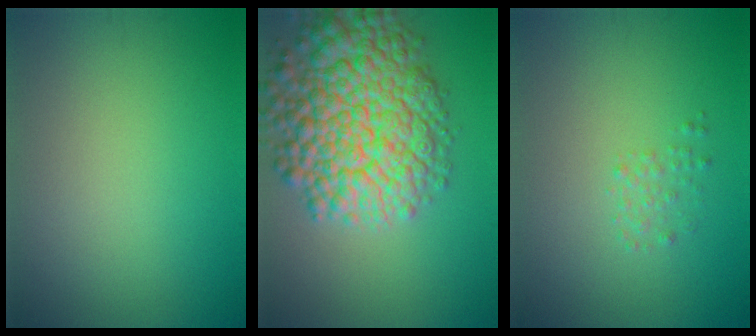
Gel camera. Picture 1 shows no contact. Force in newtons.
{"total": 11.4, "press": 11.4, "slide": 0.5}
{"total": 1.0, "press": 1.0, "slide": 0.0}